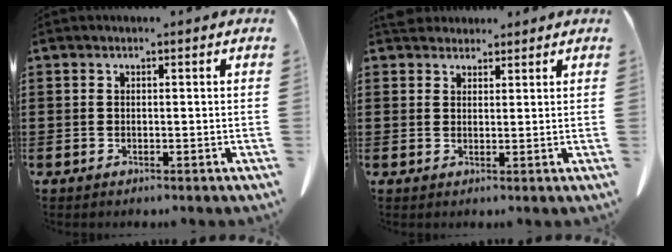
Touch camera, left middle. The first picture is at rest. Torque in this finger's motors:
{"motor_torque": [0.25, 0.19, -0.04, -0.01]}